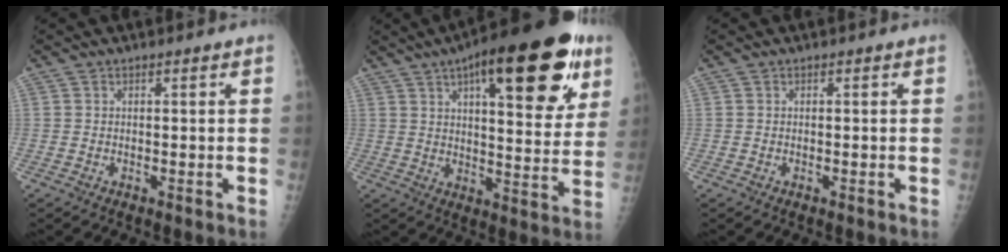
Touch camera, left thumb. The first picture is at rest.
{"total": 25.3, "force": [12.2, 8.9, 20.3], "torque": [-0.259, -0.018, 0.172]}
{"total": 0.0}